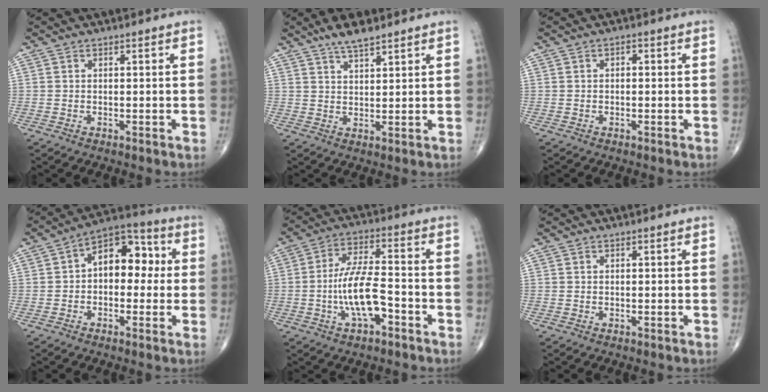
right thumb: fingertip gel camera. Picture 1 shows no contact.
{"total": 5.7, "force": [4.3, 1.5, 3.4], "torque": [-0.056, -0.017, 0.078]}
{"total": 0.9, "force": [0.0, 0.5, 0.7], "torque": [-0.008, 0.003, -0.003]}
{"total": 11.3, "force": [0.9, 7.2, 8.7], "torque": [-0.089, 0.035, -0.003]}
{"total": 10.5, "force": [-3.3, 3.9, 9.2], "torque": [-0.180, 0.034, -0.061]}
{"total": 0.0}